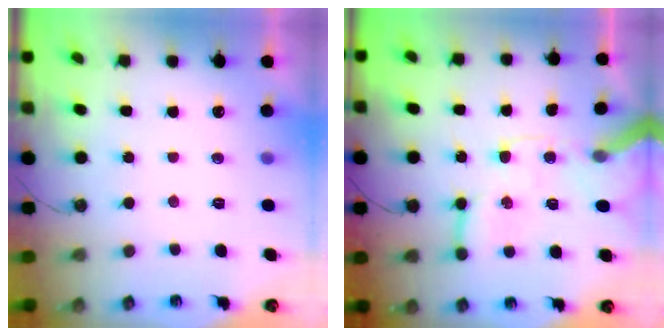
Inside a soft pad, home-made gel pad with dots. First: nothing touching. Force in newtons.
{"total": 16.2, "press": 16.0, "slide": 2.4}